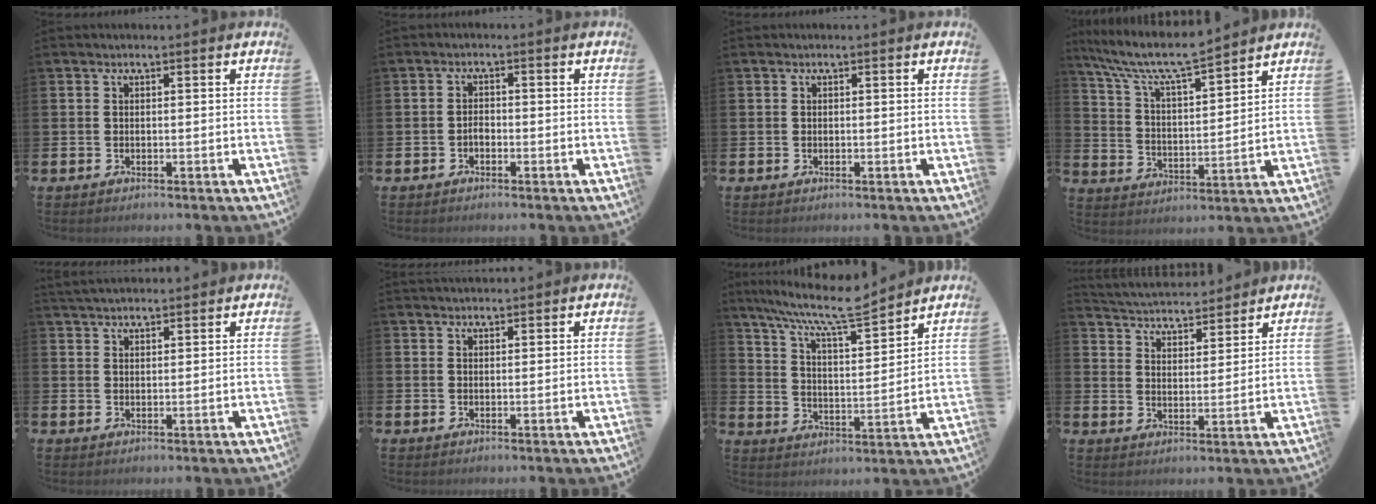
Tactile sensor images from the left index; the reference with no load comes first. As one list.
[{"total": 1.6, "force": [-0.7, 0.9, 1.1], "torque": [-0.019, 0.004, -0.015]}, {"total": 0.0}, {"total": 9.1, "force": [8.2, 1.1, 3.8], "torque": [-0.111, -0.047, 0.142]}, {"total": 2.9, "force": [2.8, 0.5, 0.6], "torque": [-0.016, -0.007, 0.053]}, {"total": 1.6, "force": [1.5, 0.4, 0.1], "torque": [0.004, -0.005, 0.026]}, {"total": 10.0, "force": [8.9, 0.7, 4.4], "torque": [-0.113, -0.058, 0.153]}, {"total": 4.6, "force": [4.5, 1.0, 0.1], "torque": [-0.019, -0.034, 0.078]}]